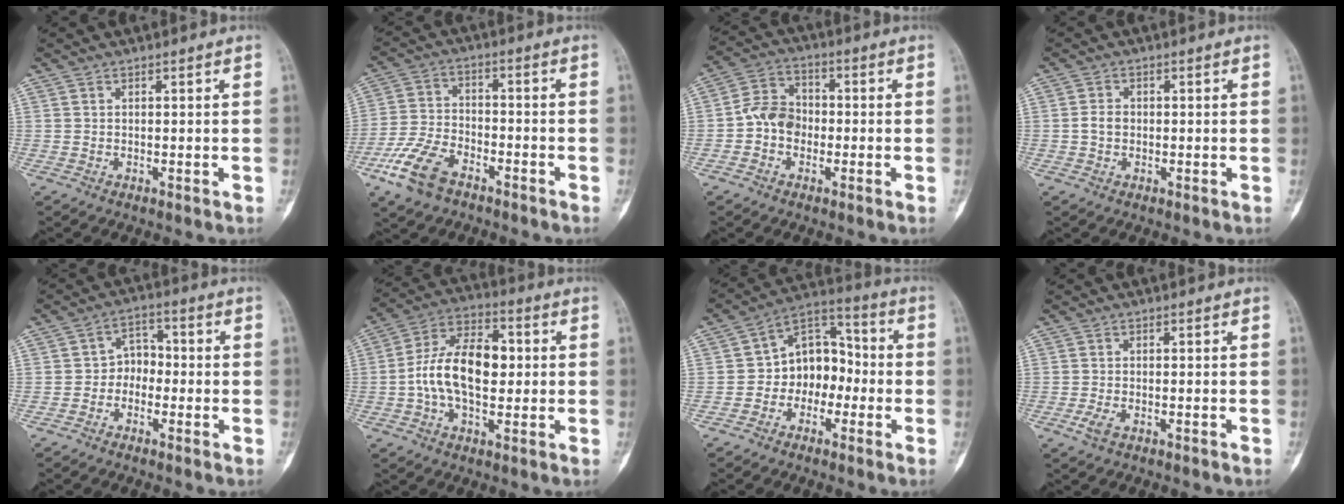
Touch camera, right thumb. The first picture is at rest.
{"total": 10.8, "force": [-6.5, 5.5, 6.5], "torque": [-0.138, 0.023, -0.129]}
{"total": 7.3, "force": [-1.6, 5.8, 4.1], "torque": [-0.053, 0.028, -0.045]}
{"total": 2.3, "force": [-0.3, 1.9, 1.4], "torque": [-0.022, 0.008, -0.008]}
{"total": 4.7, "force": [-1.5, 3.8, 2.4], "torque": [-0.008, 0.025, -0.042]}
{"total": 14.5, "force": [-0.2, 8.4, 11.7], "torque": [-0.198, 0.032, -0.011]}
{"total": 10.9, "force": [-2.2, 8.2, 6.8], "torque": [-0.060, 0.045, -0.054]}
{"total": 2.3, "force": [-1.2, 0.9, 1.7], "torque": [-0.045, 0.004, -0.023]}